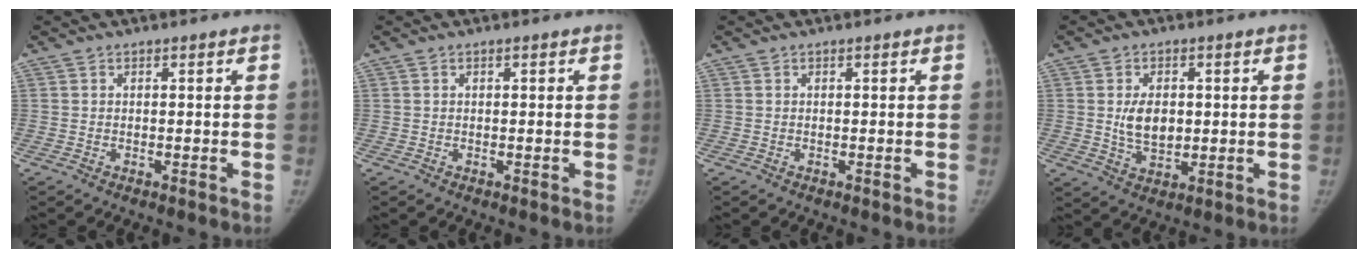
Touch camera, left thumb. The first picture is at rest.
{"total": 0.0}
{"total": 0.0}
{"total": 6.7, "force": [0.5, 4.5, 5.0], "torque": [-0.064, -0.008, 0.015]}